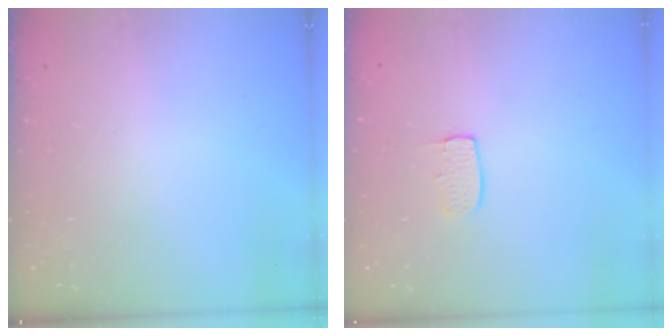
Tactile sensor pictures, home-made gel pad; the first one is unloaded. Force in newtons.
{"total": 6.7, "press": 6.6, "slide": 0.4}